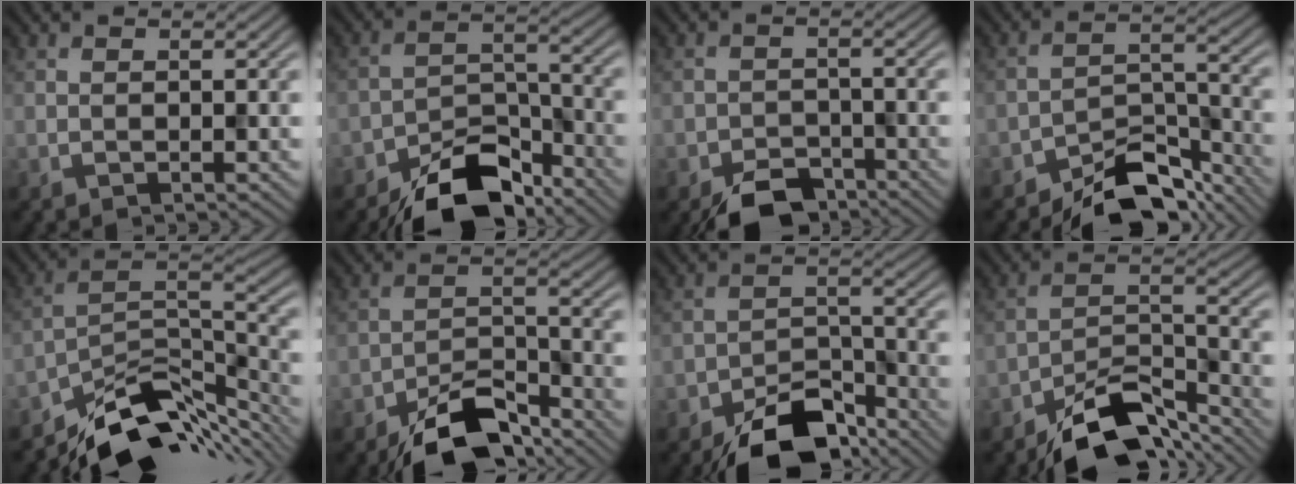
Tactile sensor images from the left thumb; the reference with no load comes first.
{"total": 10.2, "force": [-8.1, 4.1, 4.7], "torque": [-0.065, 0.000, -0.153]}
{"total": 5.3, "force": [-4.4, 2.3, 2.0], "torque": [-0.027, -0.004, -0.079]}
{"total": 8.3, "force": [-7.0, 2.9, 3.4], "torque": [-0.042, 0.007, -0.130]}
{"total": 11.6, "force": [-8.8, 4.9, 5.8], "torque": [-0.092, -0.003, -0.155]}
{"total": 9.1, "force": [-7.0, 3.3, 4.7], "torque": [-0.072, 0.000, -0.136]}
{"total": 9.7, "force": [-7.4, 4.1, 4.7], "torque": [-0.066, -0.006, -0.136]}
{"total": 11.0, "force": [-8.5, 4.1, 5.7], "torque": [-0.088, 0.000, -0.158]}